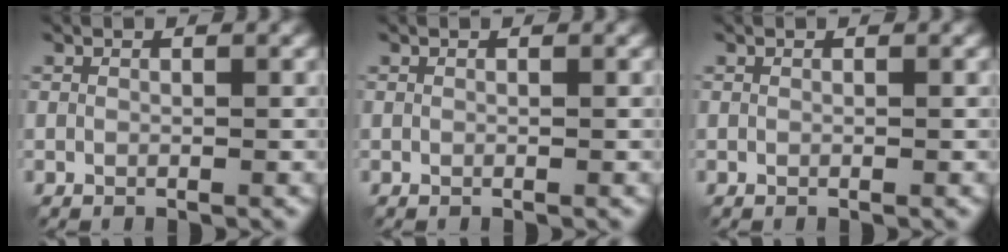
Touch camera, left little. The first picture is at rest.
{"total": 0.0}
{"total": 0.0}